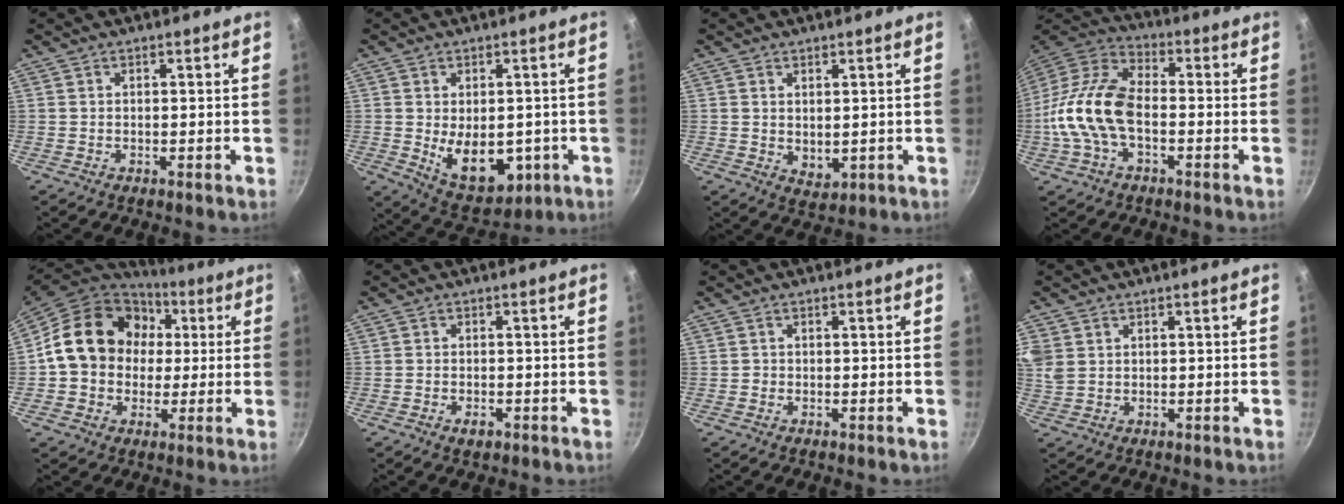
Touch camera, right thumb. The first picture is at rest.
{"total": 11.9, "force": [-1.8, 7.6, 9.0], "torque": [-0.099, -0.013, -0.002]}
{"total": 3.3, "force": [0.8, 2.3, 2.3], "torque": [-0.030, -0.016, 0.021]}
{"total": 16.1, "force": [-2.8, 9.3, 12.9], "torque": [-0.239, 0.041, -0.070]}
{"total": 19.0, "force": [2.5, 15.9, 10.2], "torque": [-0.145, 0.036, 0.030]}
{"total": 2.4, "force": [-1.2, 1.4, 1.5], "torque": [-0.026, 0.007, -0.022]}
{"total": 0.6, "force": [-0.1, 0.6, 0.0], "torque": [0.002, 0.002, -0.004]}
{"total": 6.8, "force": [2.1, 5.3, 3.7], "torque": [-0.081, 0.007, 0.048]}